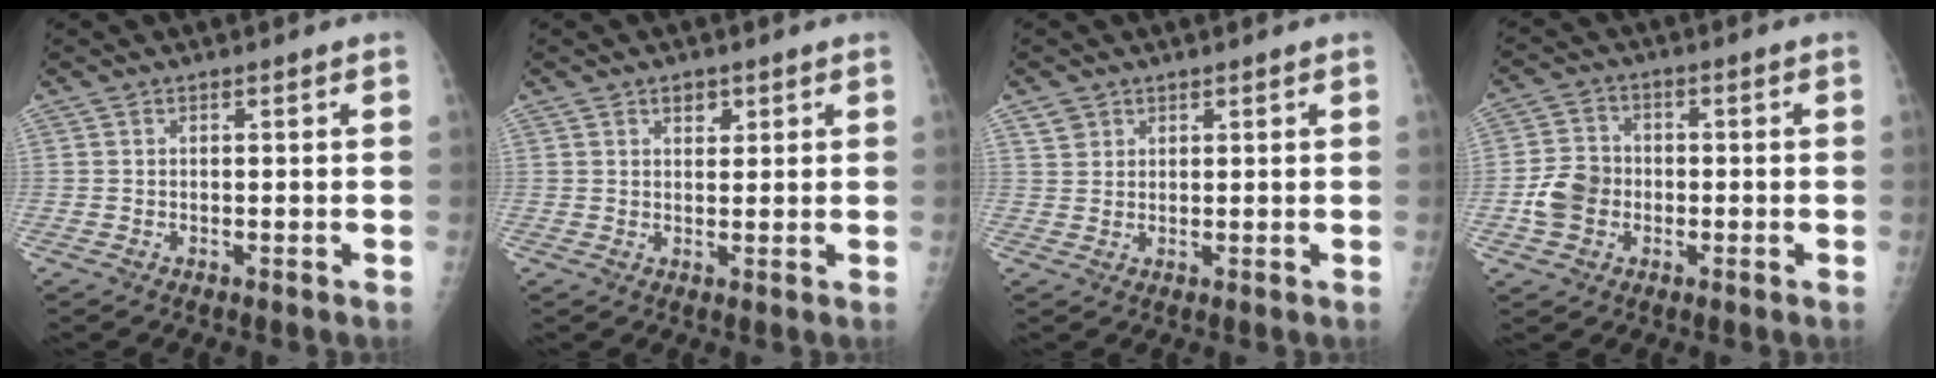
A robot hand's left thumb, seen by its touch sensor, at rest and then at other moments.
{"total": 2.3, "force": [1.3, 1.6, 1.1], "torque": [-0.003, -0.005, 0.019]}
{"total": 2.5, "force": [1.5, 1.9, 0.4], "torque": [0.012, -0.007, 0.022]}
{"total": 7.3, "force": [-1.7, 6.0, 3.8], "torque": [-0.057, 0.015, -0.036]}